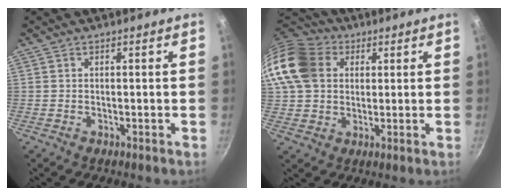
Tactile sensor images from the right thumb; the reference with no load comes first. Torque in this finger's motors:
{"motor_torque": [1.09, 1.75, 0.77, -0.36, 0.24]}